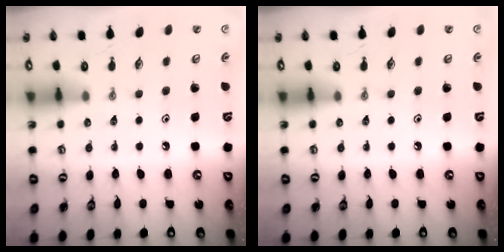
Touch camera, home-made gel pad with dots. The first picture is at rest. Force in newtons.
{"total": 0.0}